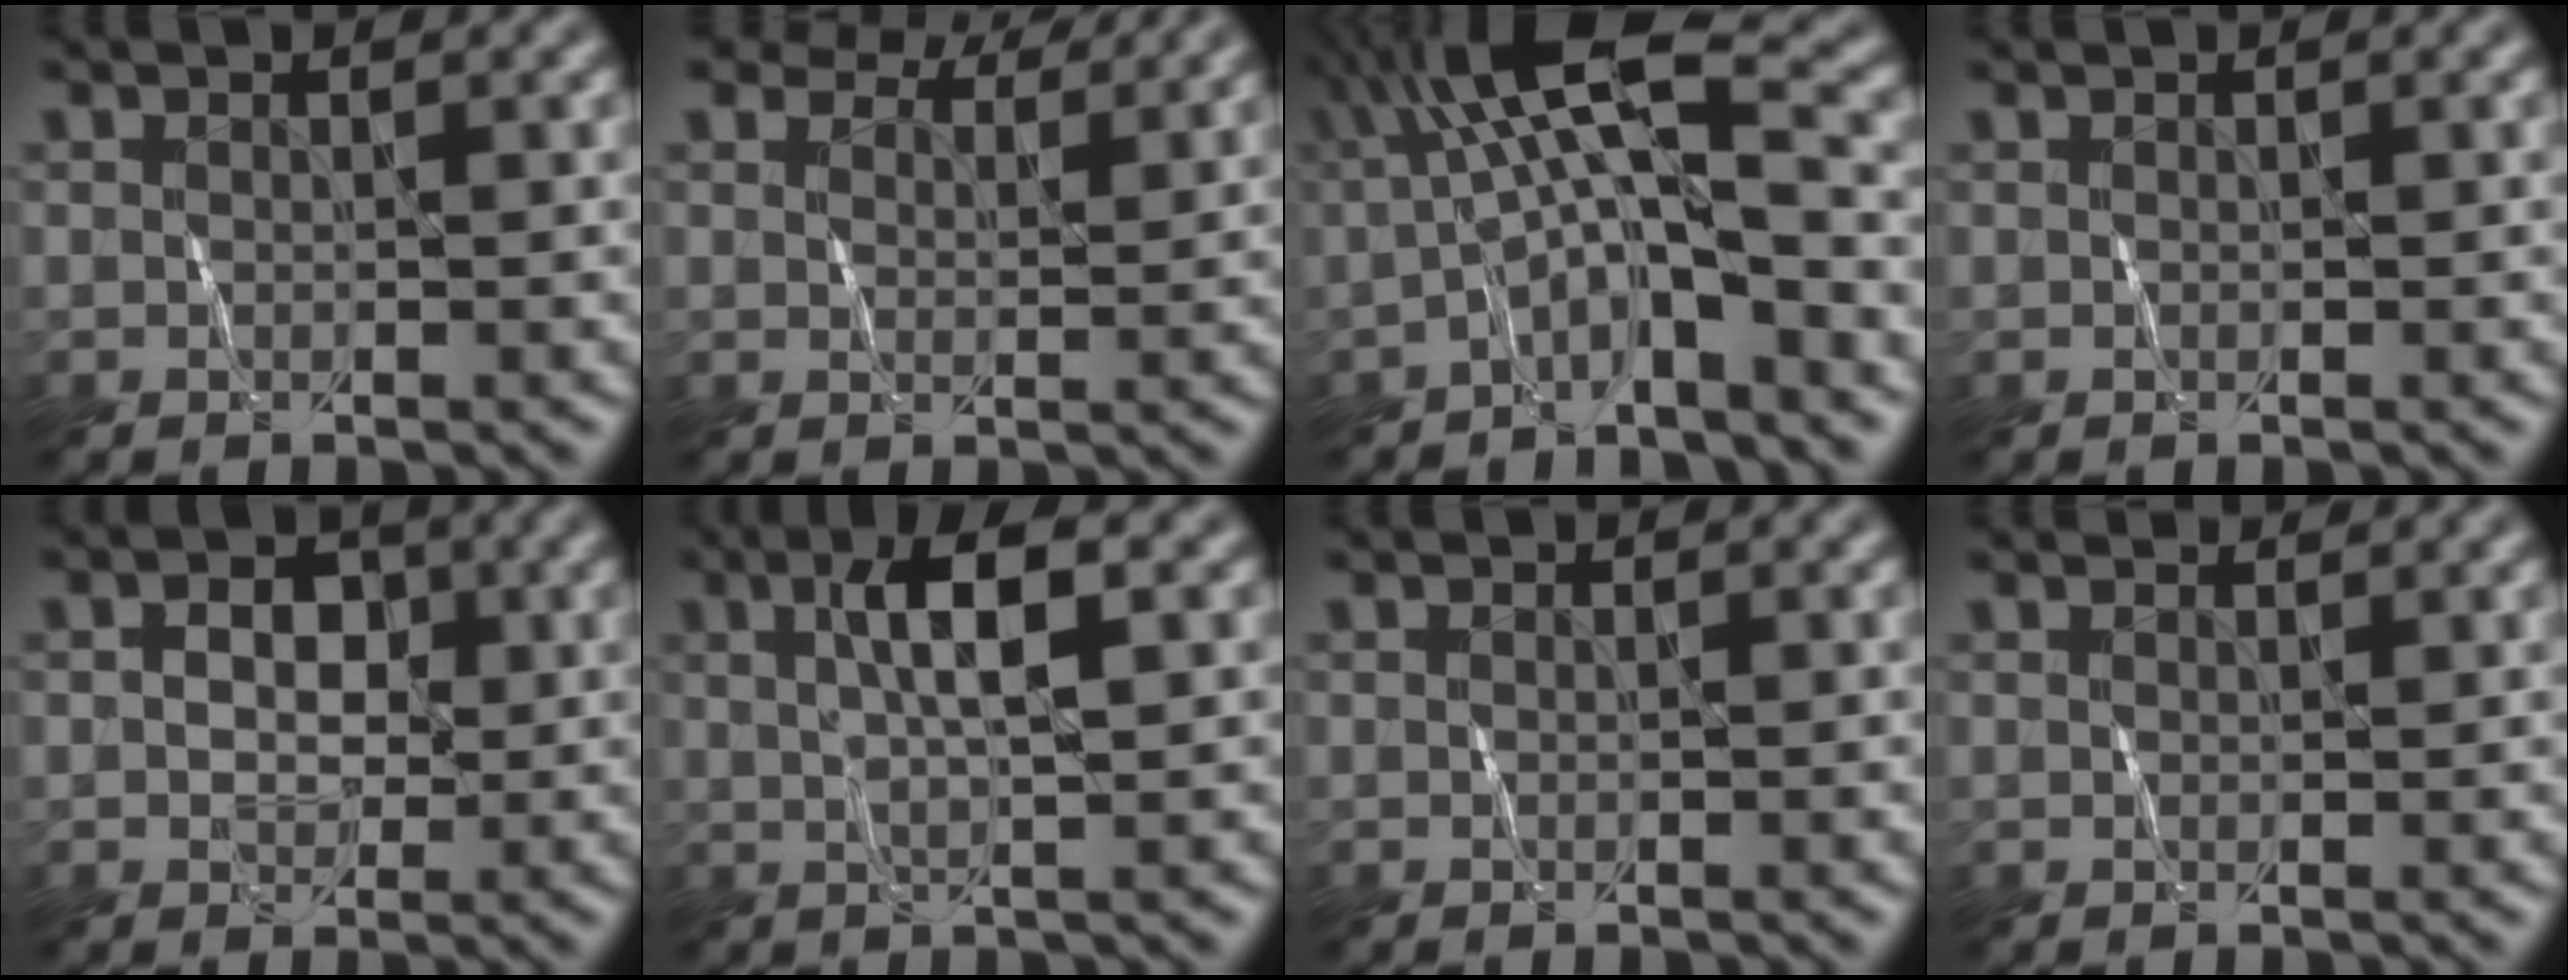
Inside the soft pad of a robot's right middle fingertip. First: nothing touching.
{"total": 5.9, "force": [5.4, 1.6, 1.8], "torque": [-0.045, -0.001, 0.073]}
{"total": 7.3, "force": [-1.3, 1.6, 7.0], "torque": [-0.120, 0.032, -0.038]}
{"total": 0.0}
{"total": 2.5, "force": [0.0, 2.0, 1.5], "torque": [-0.021, 0.003, 0.000]}
{"total": 4.5, "force": [1.1, 1.1, 4.2], "torque": [-0.076, 0.011, 0.018]}
{"total": 0.0}
{"total": 1.5, "force": [1.5, 0.2, 0.1], "torque": [-0.009, 0.004, 0.012]}